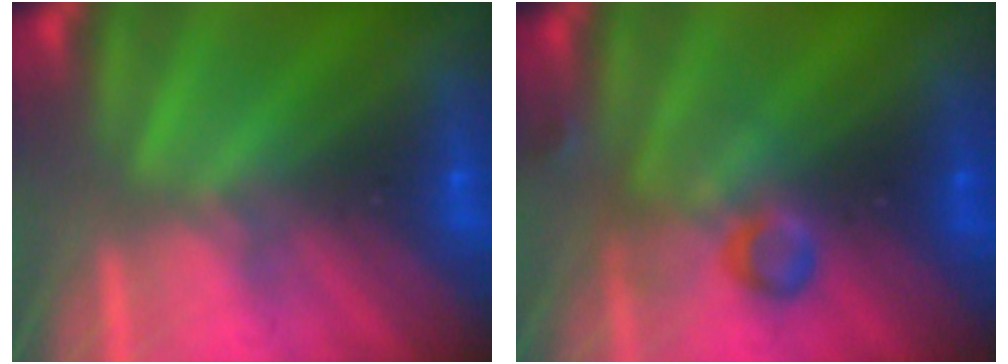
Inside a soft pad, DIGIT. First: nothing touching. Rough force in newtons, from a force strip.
{"total": 2.8}